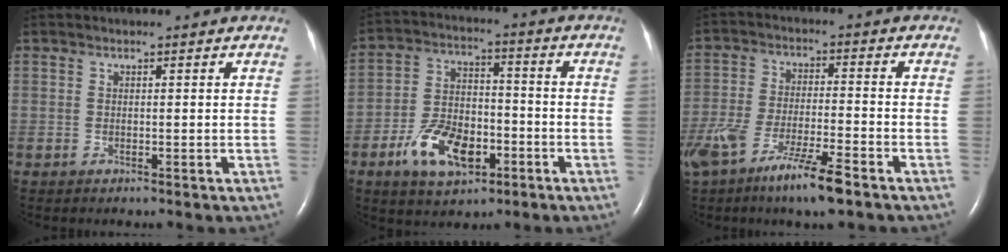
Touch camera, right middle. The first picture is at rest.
{"total": 10.9, "force": [-5.0, 5.7, 7.9], "torque": [-0.160, 0.007, -0.083]}
{"total": 12.9, "force": [-8.6, 1.8, 9.4], "torque": [-0.195, -0.029, -0.156]}